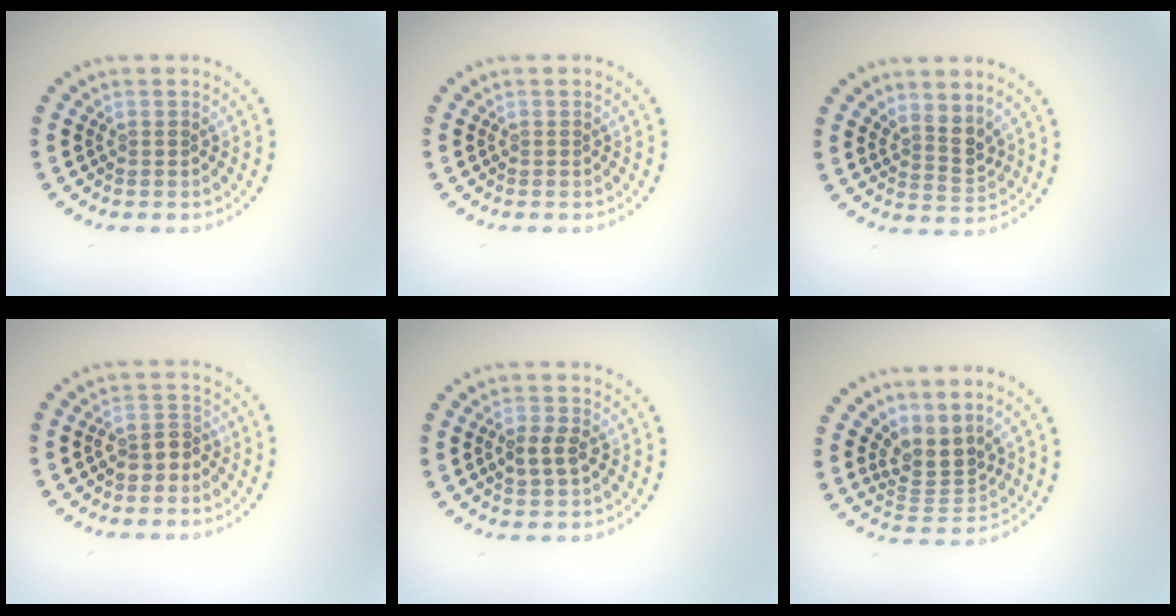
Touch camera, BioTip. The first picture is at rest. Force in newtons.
{"total": 0.0}
{"total": 2.6, "press": 2.0, "slide": 1.6}
{"total": 2.1, "press": 1.9, "slide": 0.9}
{"total": 2.4, "press": 2.4, "slide": 0.2}
{"total": 3.3, "press": 2.5, "slide": 2.2}